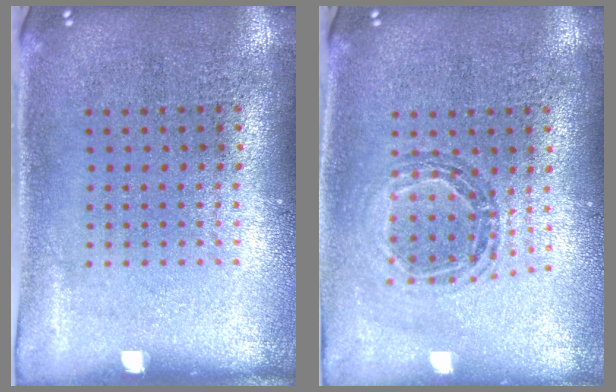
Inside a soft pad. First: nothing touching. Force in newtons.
{"total": 0.5, "press": 0.5, "slide": 0.0}